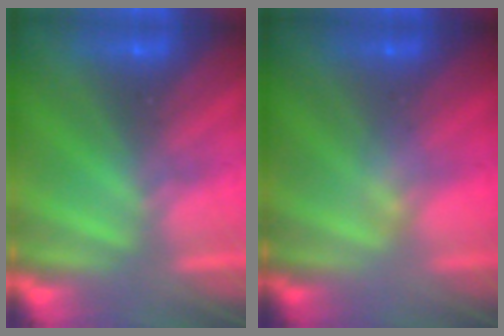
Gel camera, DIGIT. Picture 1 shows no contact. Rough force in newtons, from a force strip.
{"total": 2.4}